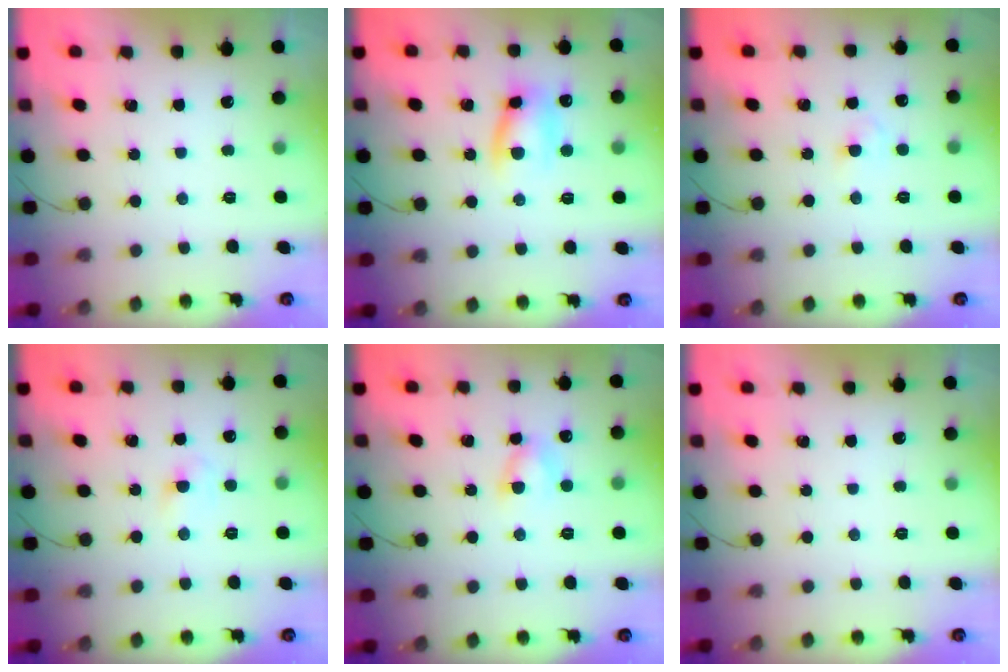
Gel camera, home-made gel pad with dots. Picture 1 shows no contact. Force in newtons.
{"total": 9.4, "press": 9.3, "slide": 1.3}
{"total": 2.5, "press": 2.3, "slide": 1.0}
{"total": 3.5, "press": 3.3, "slide": 1.1}
{"total": 4.7, "press": 4.6, "slide": 0.5}
{"total": 0.0}